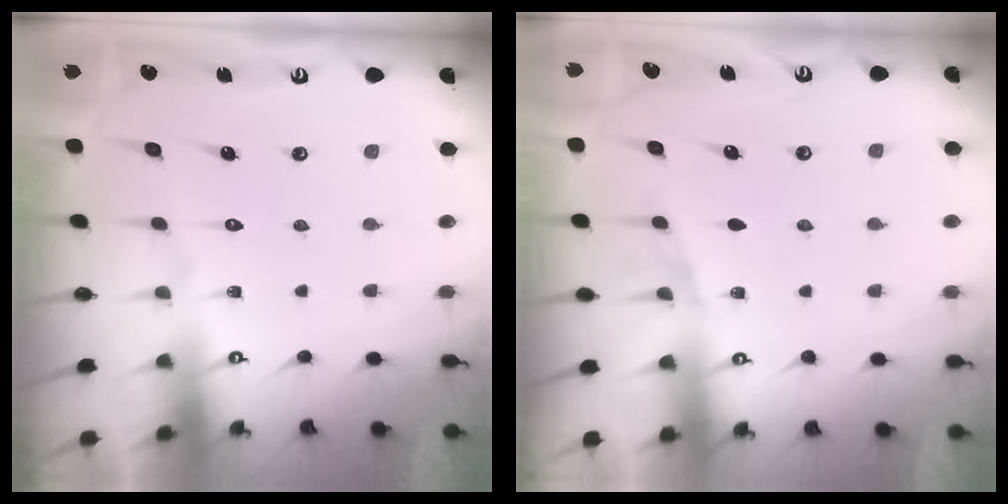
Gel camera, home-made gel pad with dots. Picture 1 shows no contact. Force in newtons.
{"total": 5.1, "press": 4.3, "slide": 2.7}